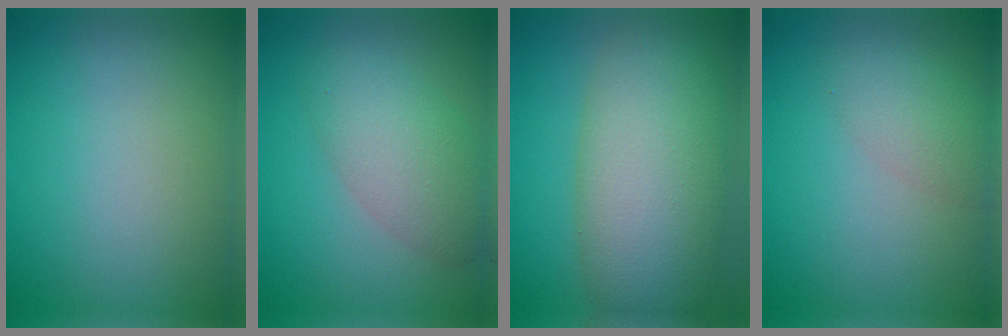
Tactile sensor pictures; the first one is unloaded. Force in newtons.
{"total": 5.0, "press": 5.0, "slide": 0.3}
{"total": 10.7, "press": 10.6, "slide": 0.4}
{"total": 2.6, "press": 2.6, "slide": 0.1}